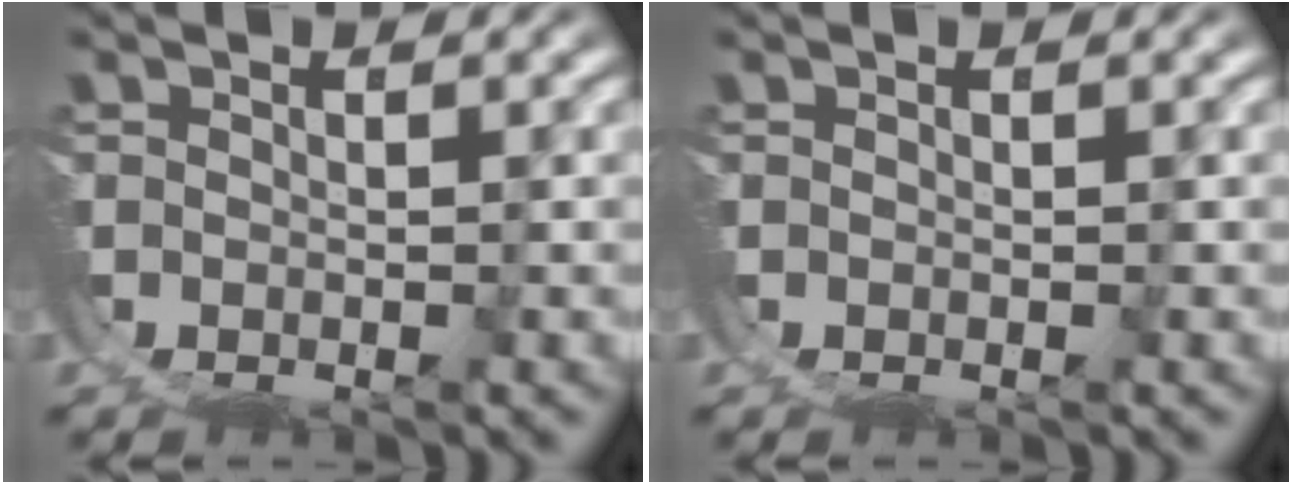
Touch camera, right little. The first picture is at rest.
{"total": 0.0}